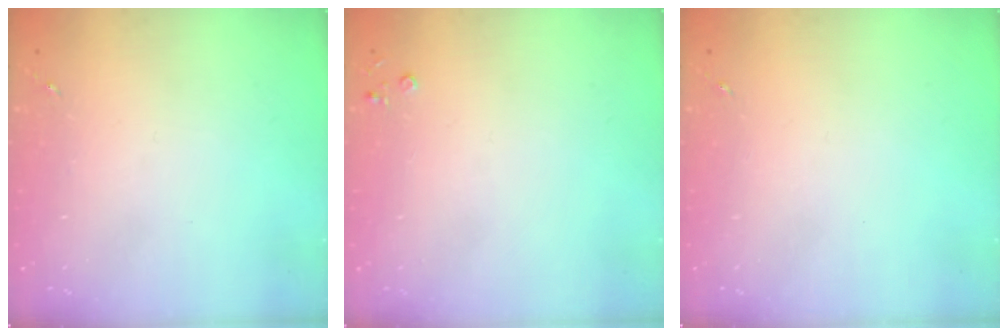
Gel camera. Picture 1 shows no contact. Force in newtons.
{"total": 2.2, "press": 2.2, "slide": 0.3}
{"total": 0.0}